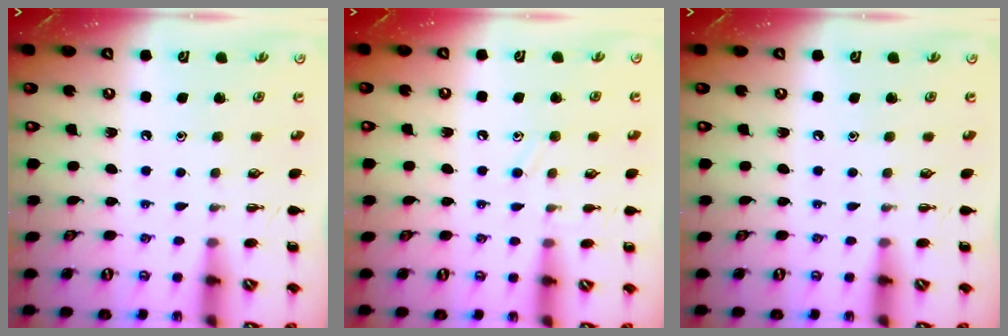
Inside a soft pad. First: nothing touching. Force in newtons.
{"total": 8.2, "press": 7.9, "slide": 2.2}
{"total": 0.0}